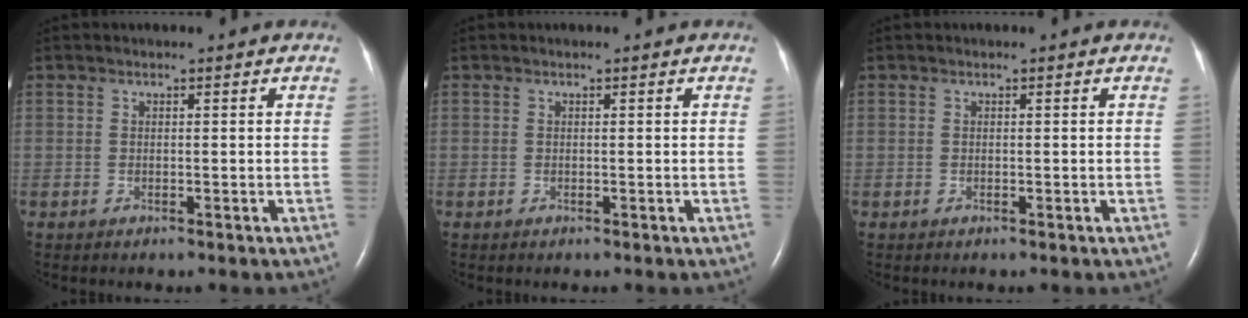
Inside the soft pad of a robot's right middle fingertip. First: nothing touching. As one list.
[{"total": 0.0}, {"total": 0.0}]